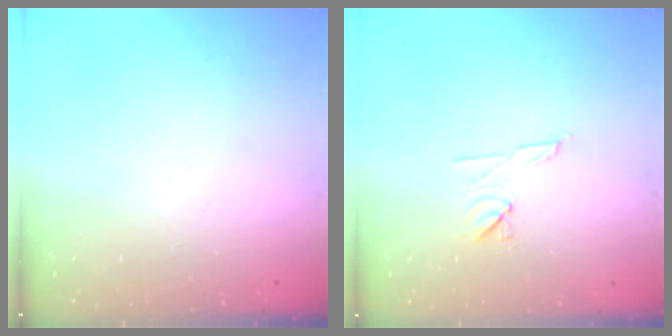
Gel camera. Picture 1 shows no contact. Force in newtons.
{"total": 7.0, "press": 6.9, "slide": 0.9}